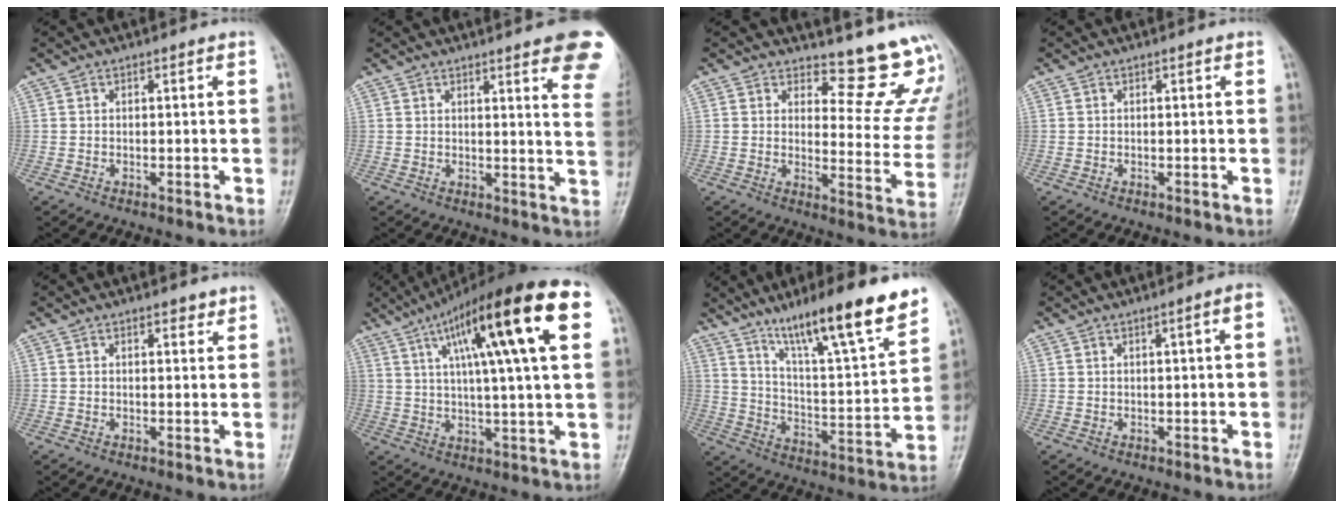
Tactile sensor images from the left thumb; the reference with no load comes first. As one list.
[{"total": 14.1, "force": [8.7, 2.5, 10.8], "torque": [-0.112, -0.034, 0.086]}, {"total": 12.7, "force": [12.3, 2.6, 1.9], "torque": [0.012, -0.153, 0.131]}, {"total": 0.0}, {"total": 1.9, "force": [1.3, 0.8, 1.0], "torque": [-0.006, -0.006, 0.016]}, {"total": 23.5, "force": [8.8, 4.4, 21.3], "torque": [-0.329, 0.017, 0.132]}, {"total": 19.4, "force": [13.7, 2.2, 13.6], "torque": [-0.195, -0.069, 0.228]}, {"total": 2.8, "force": [0.5, 0.3, 2.7], "torque": [-0.043, 0.011, 0.008]}]